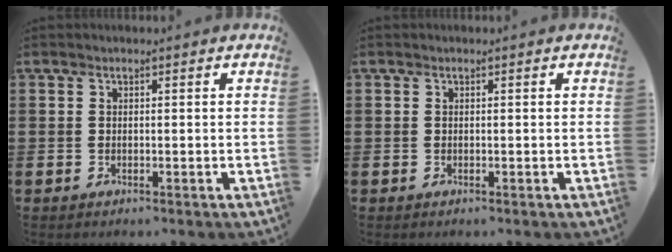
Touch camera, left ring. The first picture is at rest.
{"total": 0.0}